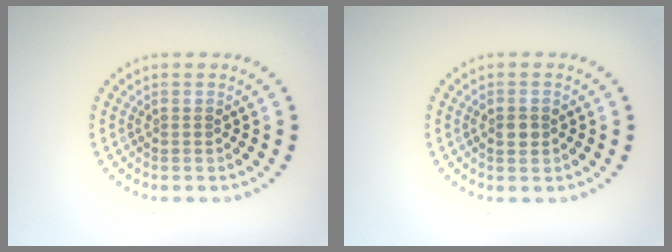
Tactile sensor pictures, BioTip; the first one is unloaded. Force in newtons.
{"total": 1.8, "press": 1.8, "slide": 0.1}